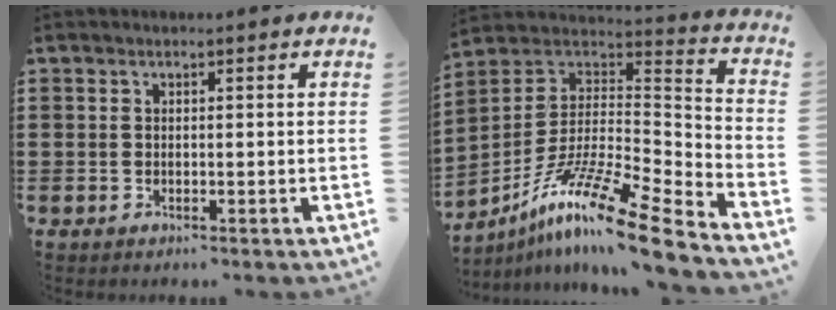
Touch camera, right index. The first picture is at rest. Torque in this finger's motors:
{"motor_torque": [1.10, 1.04, 0.31, 0.17]}